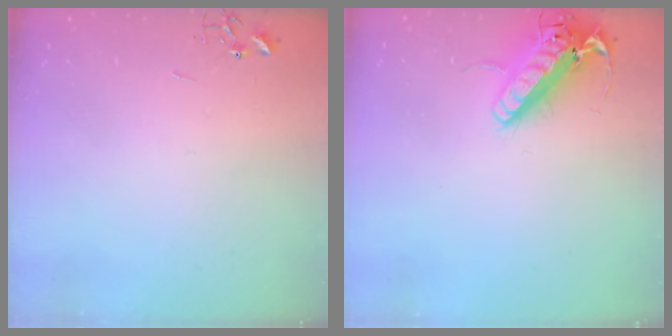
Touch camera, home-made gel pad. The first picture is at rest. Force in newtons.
{"total": 15.9, "press": 15.7, "slide": 2.8}